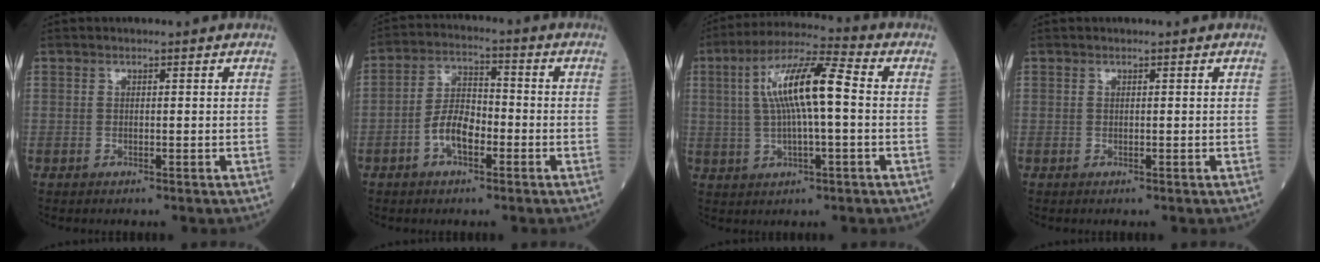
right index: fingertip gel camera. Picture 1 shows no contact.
{"total": 6.5, "force": [-2.6, 3.0, 5.2], "torque": [-0.104, 0.013, -0.052]}
{"total": 11.7, "force": [1.2, 1.7, 11.6], "torque": [-0.221, 0.022, 0.019]}
{"total": 0.0}